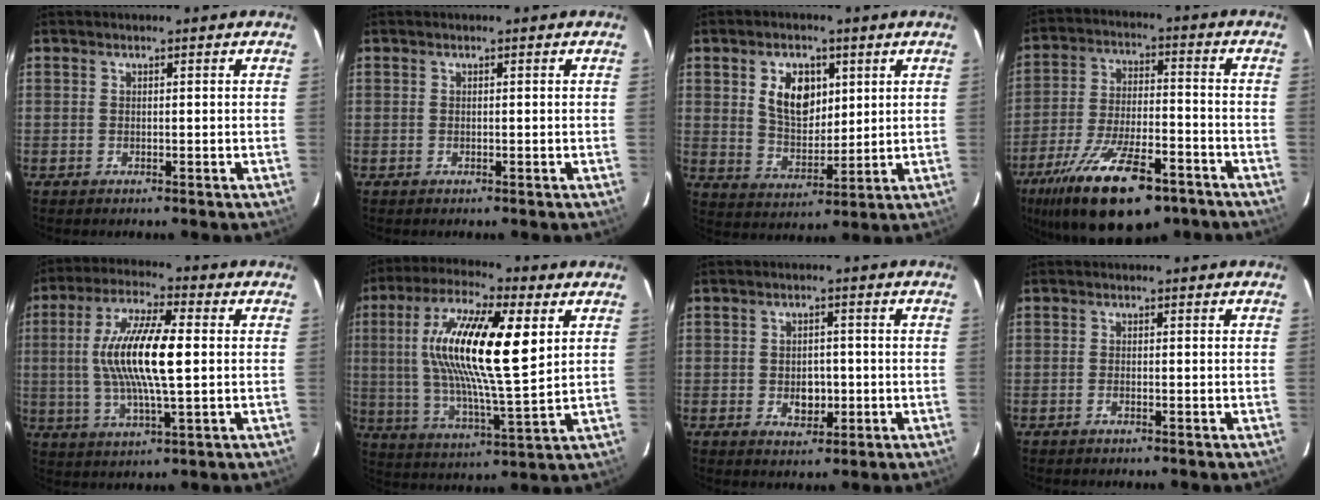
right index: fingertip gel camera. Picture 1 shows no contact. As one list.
[{"total": 0.0}, {"total": 9.2, "force": [3.2, 5.9, 6.3], "torque": [-0.113, 0.009, 0.067]}, {"total": 21.5, "force": [-14.0, 8.0, 14.2], "torque": [-0.273, -0.034, -0.224]}, {"total": 14.6, "force": [0.8, 3.2, 14.2], "torque": [-0.275, 0.006, 0.014]}, {"total": 19.9, "force": [5.2, 4.7, 18.6], "torque": [-0.335, 0.011, 0.088]}, {"total": 4.6, "force": [-1.0, 3.4, 2.9], "torque": [-0.051, 0.002, -0.009]}, {"total": 0.8, "force": [-0.6, 0.3, 0.5], "torque": [-0.012, 0.000, -0.011]}]